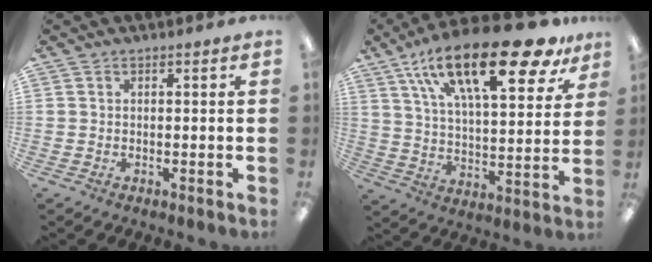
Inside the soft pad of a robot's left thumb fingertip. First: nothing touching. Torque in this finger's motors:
{"motor_torque": [0.12, 0.46, 1.95, -0.82, 0.86]}